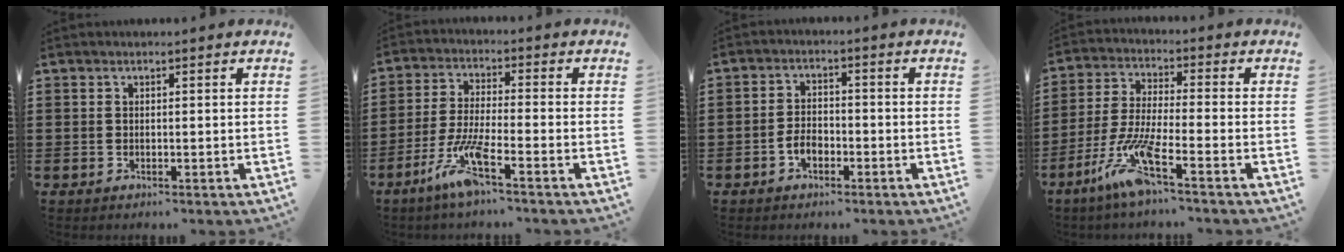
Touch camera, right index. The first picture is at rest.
{"total": 7.7, "force": [-4.8, 0.6, 6.0], "torque": [-0.144, -0.015, -0.097]}
{"total": 3.2, "force": [-1.5, 1.8, 2.1], "torque": [-0.049, -0.002, -0.031]}
{"total": 9.4, "force": [-6.0, 0.5, 7.2], "torque": [-0.178, -0.021, -0.123]}